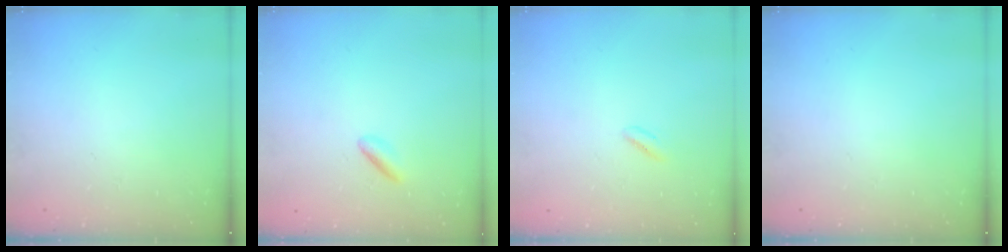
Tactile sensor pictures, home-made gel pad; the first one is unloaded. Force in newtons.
{"total": 1.5, "press": 1.3, "slide": 0.8}
{"total": 1.9, "press": 1.7, "slide": 0.8}
{"total": 0.0}